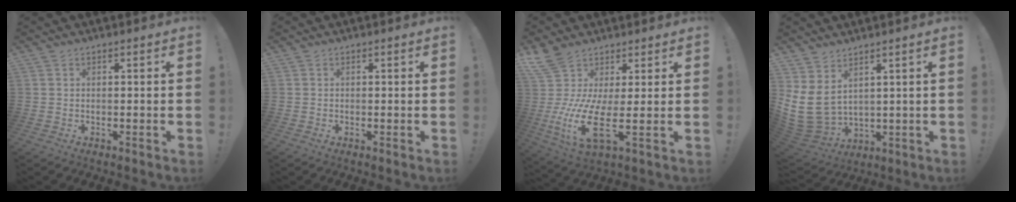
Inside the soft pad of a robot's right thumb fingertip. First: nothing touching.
{"total": 0.0}
{"total": 13.8, "force": [3.2, 4.1, 12.8], "torque": [-0.290, -0.054, 0.054]}
{"total": 10.3, "force": [2.5, 7.3, 6.8], "torque": [-0.153, -0.027, 0.051]}